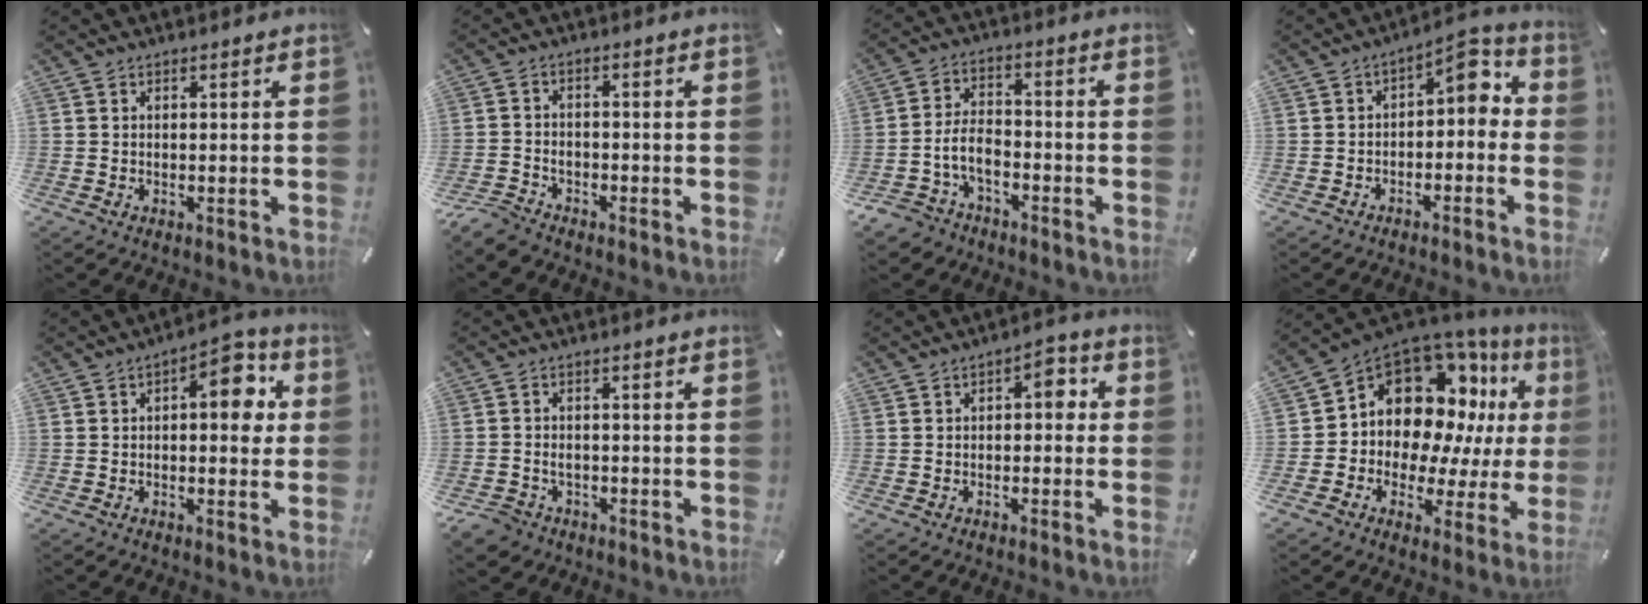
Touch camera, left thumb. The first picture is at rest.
{"total": 4.6, "force": [-3.8, 2.2, 1.4], "torque": [-0.047, 0.013, -0.079]}
{"total": 7.5, "force": [-3.6, 5.0, 4.3], "torque": [-0.097, 0.008, -0.069]}
{"total": 5.6, "force": [0.4, 3.3, 4.4], "torque": [-0.060, -0.013, -0.006]}
{"total": 9.1, "force": [1.5, 4.5, 7.7], "torque": [-0.084, -0.012, 0.012]}
{"total": 4.2, "force": [-2.4, 3.2, 1.3], "torque": [-0.040, 0.006, -0.048]}
{"total": 4.3, "force": [-0.3, 2.5, 3.5], "torque": [-0.047, 0.007, -0.017]}
{"total": 13.6, "force": [6.0, 10.3, 6.6], "torque": [-0.119, -0.068, 0.112]}